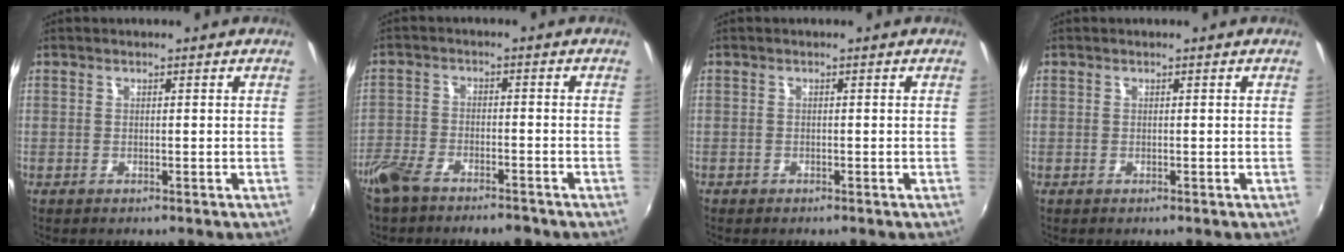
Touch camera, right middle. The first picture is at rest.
{"total": 8.4, "force": [-6.7, 3.5, 3.8], "torque": [-0.102, -0.012, -0.124]}
{"total": 0.8, "force": [-0.6, 0.5, 0.0], "torque": [-0.003, -0.002, -0.011]}
{"total": 0.0}